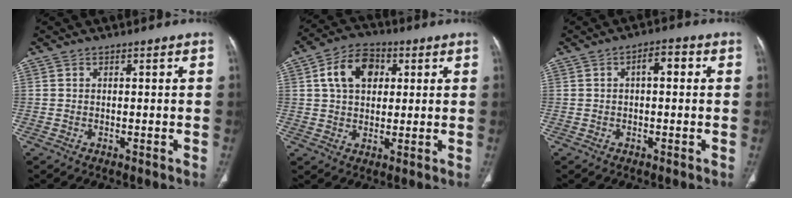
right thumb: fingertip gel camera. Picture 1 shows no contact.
{"total": 10.3, "force": [2.8, 7.2, 6.7], "torque": [-0.097, 0.008, 0.044]}
{"total": 3.7, "force": [0.6, 1.7, 3.2], "torque": [-0.043, 0.013, 0.005]}